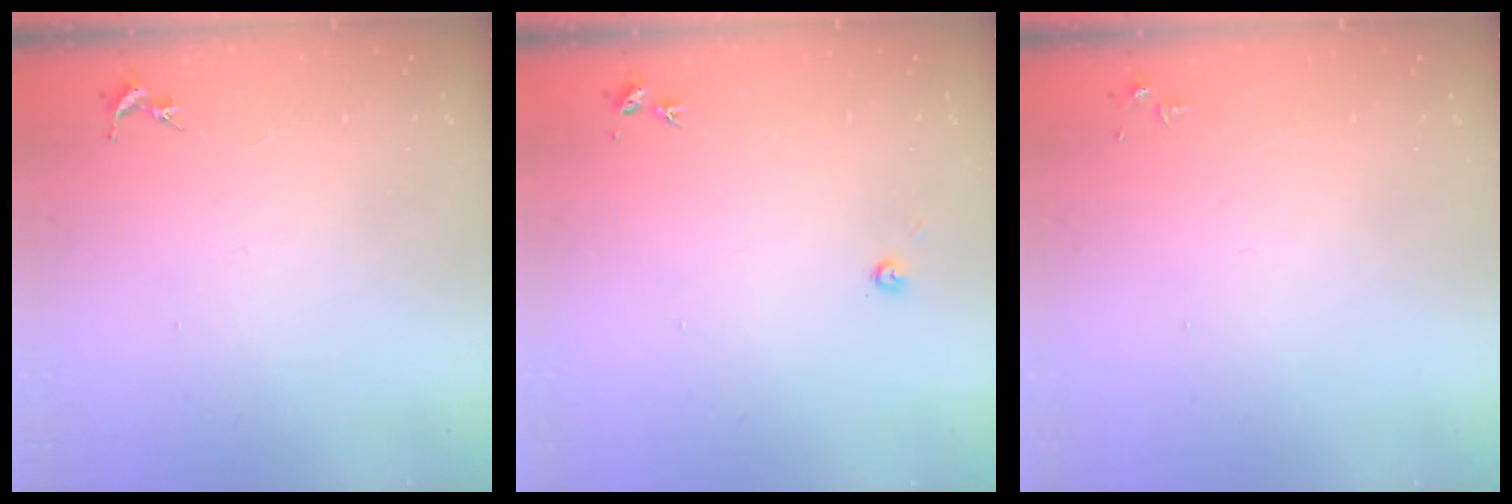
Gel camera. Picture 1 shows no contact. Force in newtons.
{"total": 2.7, "press": 2.7, "slide": 0.2}
{"total": 2.8, "press": 2.8, "slide": 0.4}